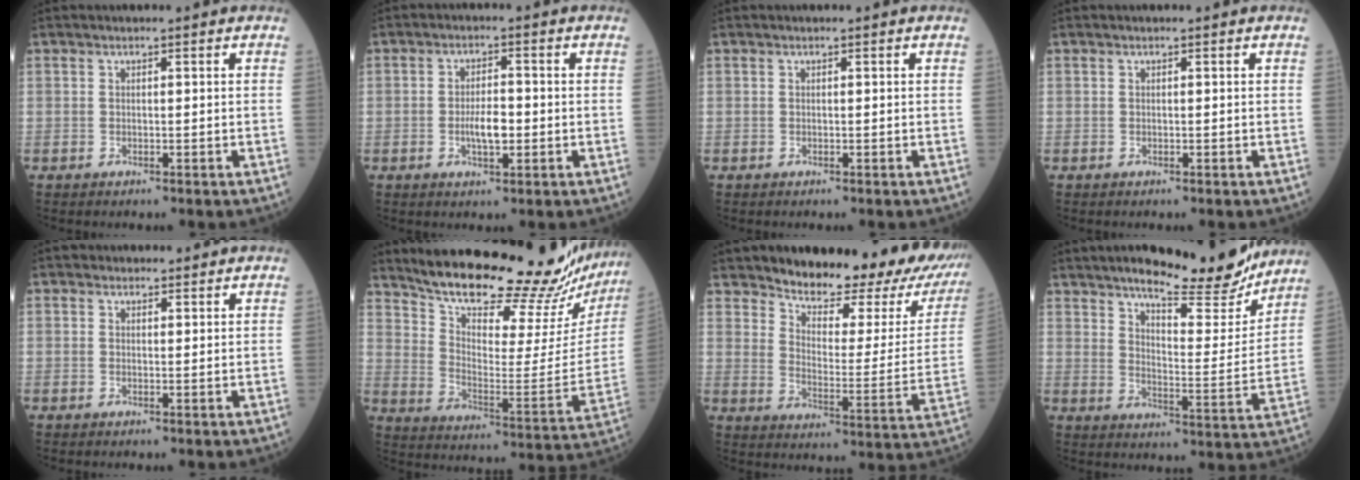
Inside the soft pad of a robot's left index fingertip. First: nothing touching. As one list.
[{"total": 4.1, "force": [-1.0, 1.5, 3.7], "torque": [-0.064, 0.000, -0.018]}, {"total": 0.0}, {"total": 0.0}, {"total": 1.3, "force": [1.0, 0.7, -0.1], "torque": [0.012, 0.003, 0.011]}, {"total": 26.4, "force": [24.2, 2.0, 10.2], "torque": [-0.159, -0.097, 0.327]}, {"total": 21.0, "force": [18.6, 4.7, 8.6], "torque": [-0.105, -0.067, 0.227]}, {"total": 16.2, "force": [14.1, 2.7, 7.4], "torque": [-0.095, -0.025, 0.192]}]